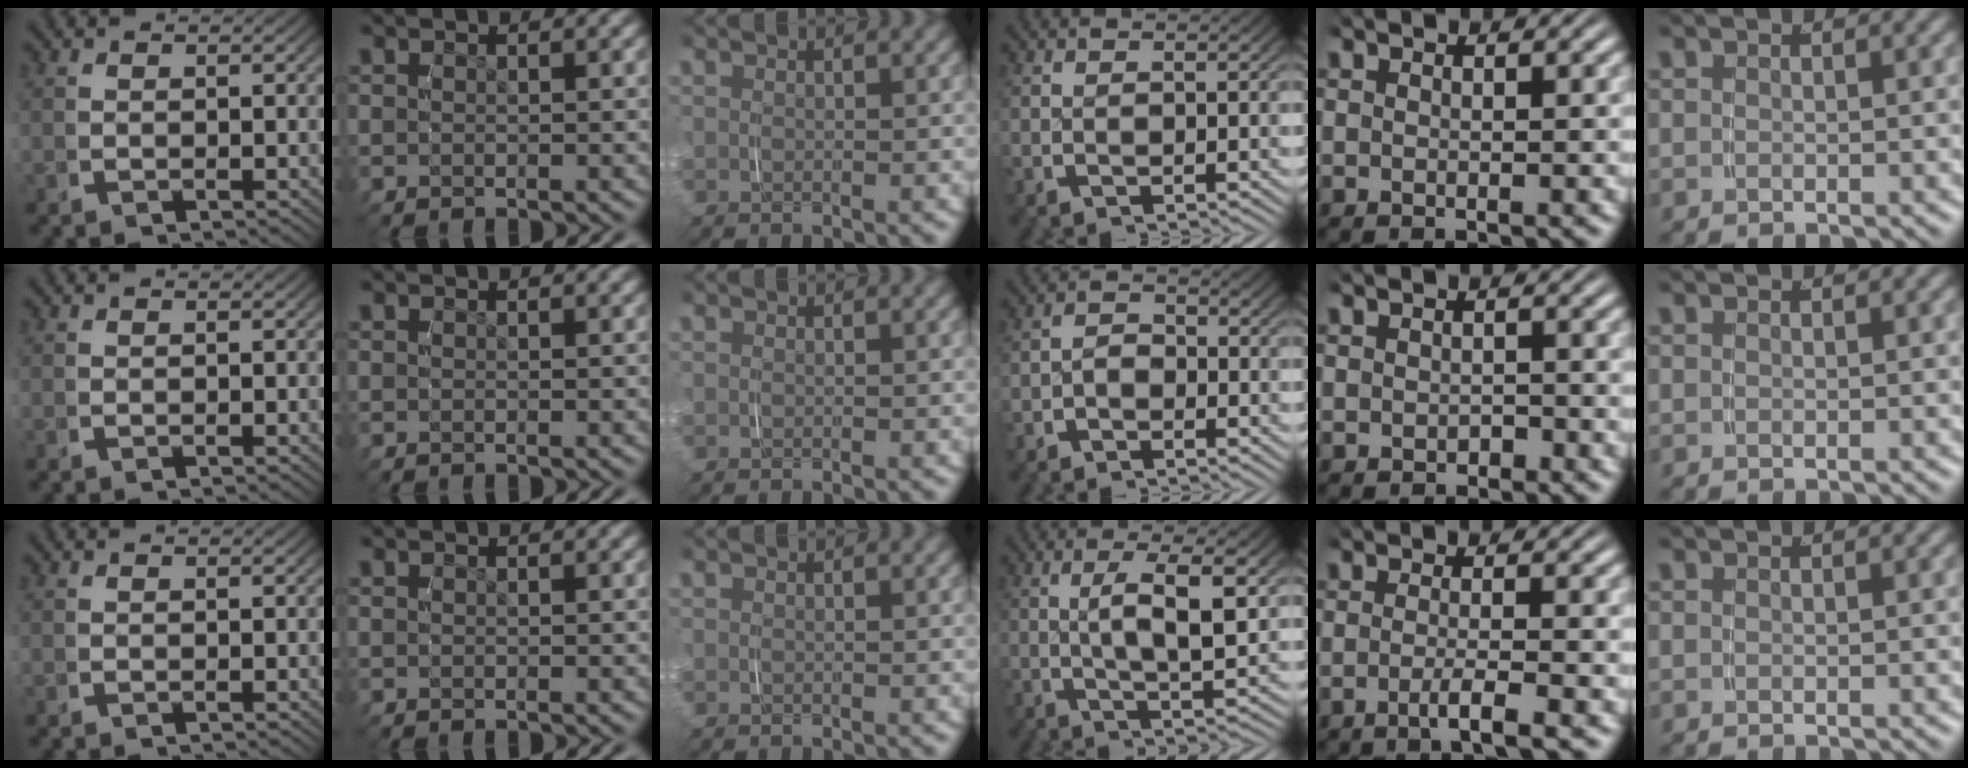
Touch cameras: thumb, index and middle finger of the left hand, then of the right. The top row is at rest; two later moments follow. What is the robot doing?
{"motion": "grasp_and_lifting", "object": "map"}